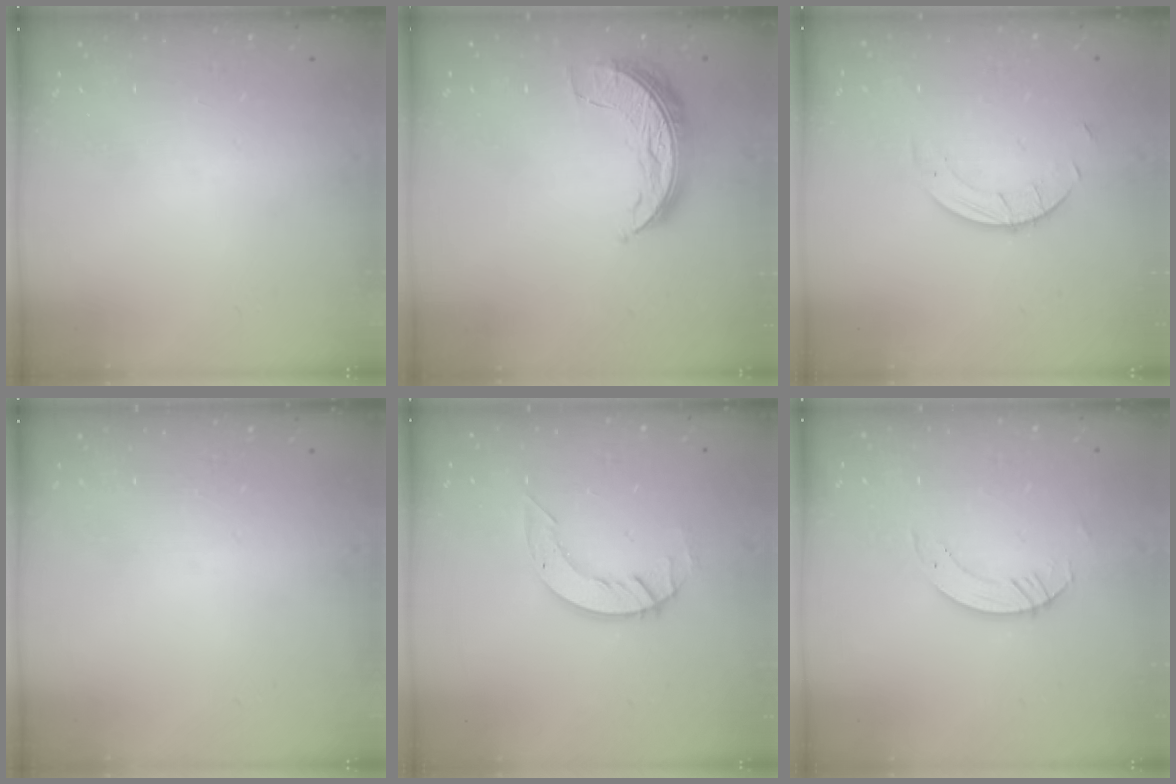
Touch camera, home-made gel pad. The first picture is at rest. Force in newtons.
{"total": 7.7, "press": 7.7, "slide": 0.3}
{"total": 2.5, "press": 2.5, "slide": 0.2}
{"total": 0.0}
{"total": 6.1, "press": 6.1, "slide": 0.5}
{"total": 3.4, "press": 3.4, "slide": 0.1}